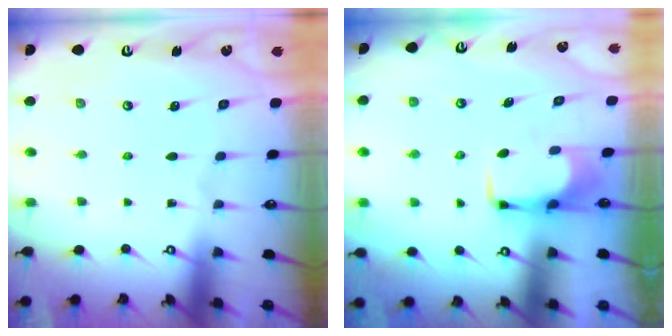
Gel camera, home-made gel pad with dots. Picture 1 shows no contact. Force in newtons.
{"total": 1.3, "press": 1.2, "slide": 0.4}